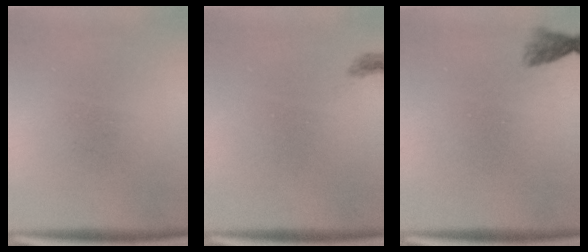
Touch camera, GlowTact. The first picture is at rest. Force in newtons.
{"total": 0.7}
{"total": 1.5}